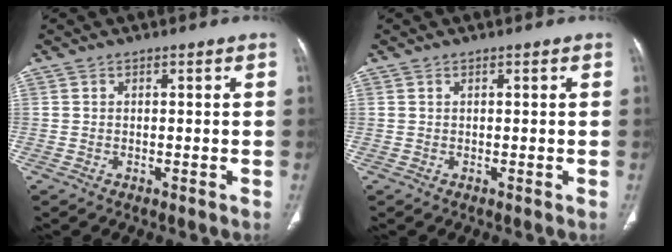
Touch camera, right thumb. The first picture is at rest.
{"total": 0.0}